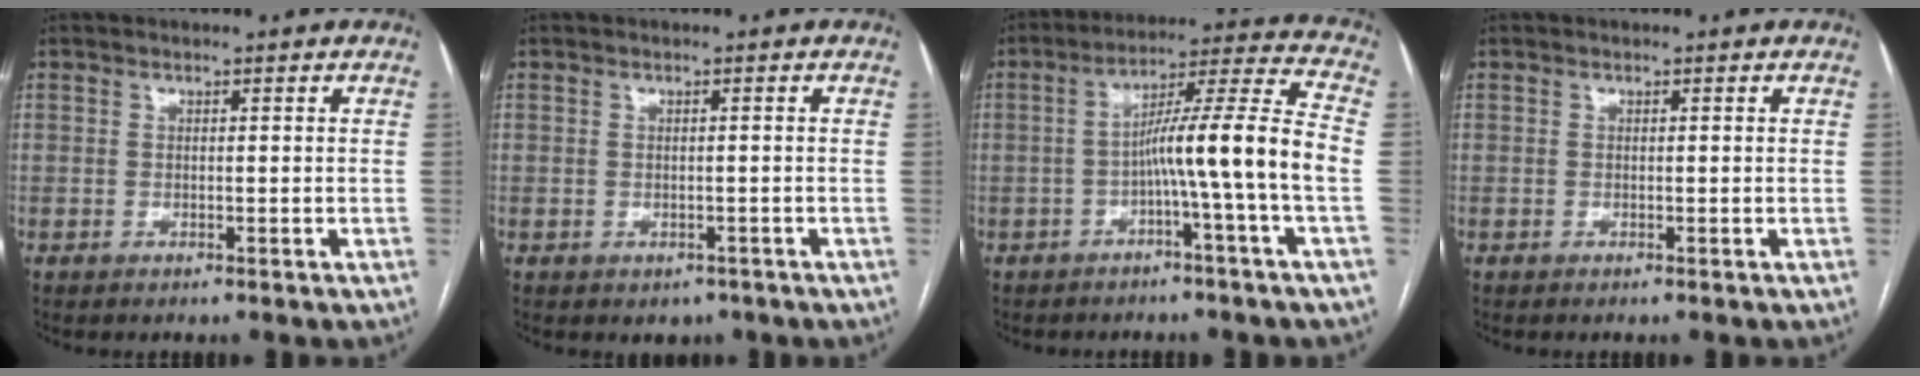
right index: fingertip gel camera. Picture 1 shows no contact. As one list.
[{"total": 2.1, "force": [-1.2, 1.5, 0.7], "torque": [-0.008, 0.003, -0.006]}, {"total": 11.8, "force": [-2.7, -2.0, 11.3], "torque": [-0.179, 0.025, -0.048]}, {"total": 0.0}]